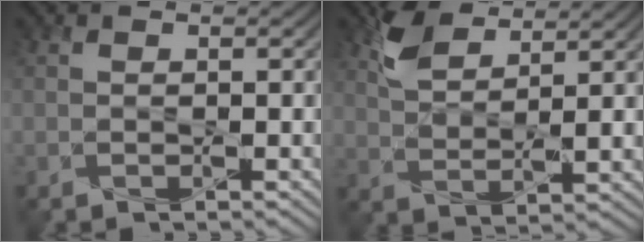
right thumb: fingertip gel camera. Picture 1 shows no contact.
{"total": 6.1, "force": [4.2, 2.0, 4.0], "torque": [-0.095, 0.000, 0.091]}